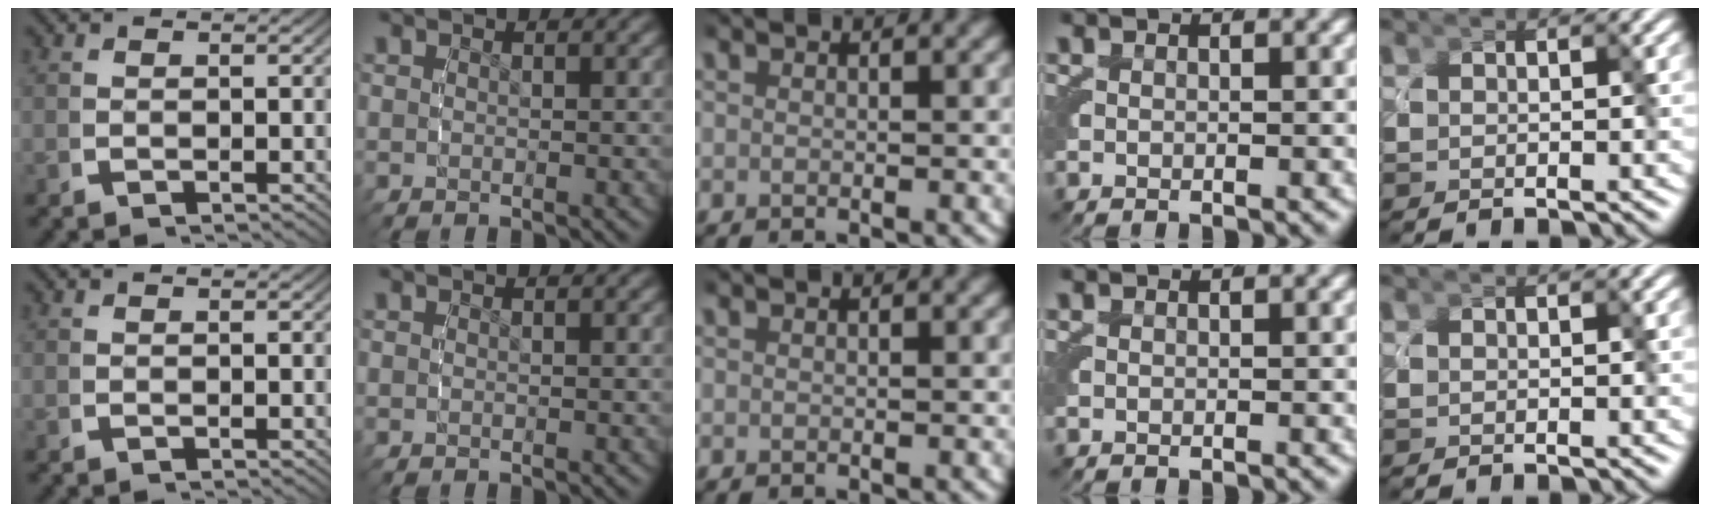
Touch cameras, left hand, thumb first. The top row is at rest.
{}